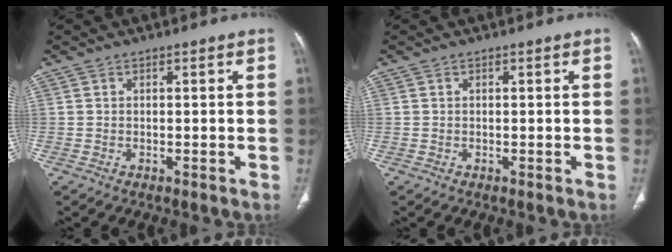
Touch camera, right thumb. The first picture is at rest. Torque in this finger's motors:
{"motor_torque": [-0.01, -0.17, -0.17, -0.12, 0.02]}